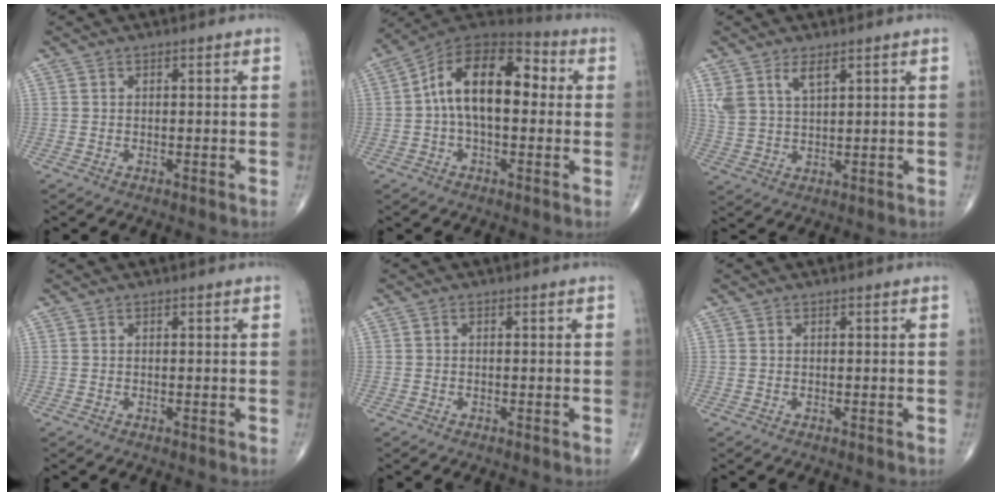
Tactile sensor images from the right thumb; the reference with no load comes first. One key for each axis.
{"total": 16.3, "fx": 1.5, "fy": 8.9, "fz": 13.5, "tx": -0.209, "ty": 0.046, "tz": 0.013}
{"total": 5.5, "fx": 3.2, "fy": 2.3, "fz": 3.8, "tx": -0.076, "ty": -0.013, "tz": 0.070}
{"total": 0.0}
{"total": 0.0}
{"total": 0.0}